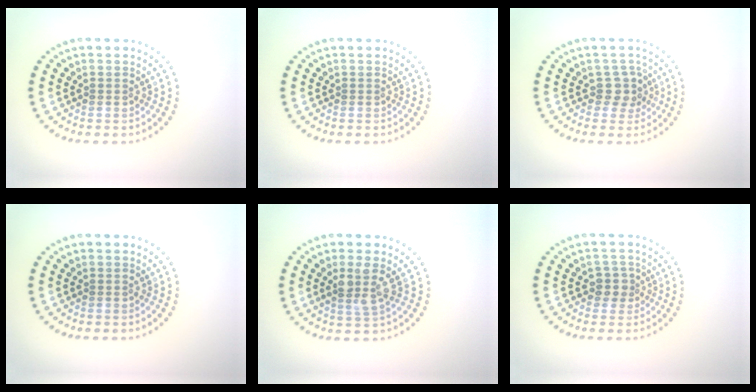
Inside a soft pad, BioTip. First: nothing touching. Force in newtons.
{"total": 0.0}
{"total": 1.9, "press": 1.6, "slide": 1.0}
{"total": 0.0}
{"total": 2.4, "press": 2.0, "slide": 1.4}
{"total": 1.7, "press": 1.4, "slide": 0.9}